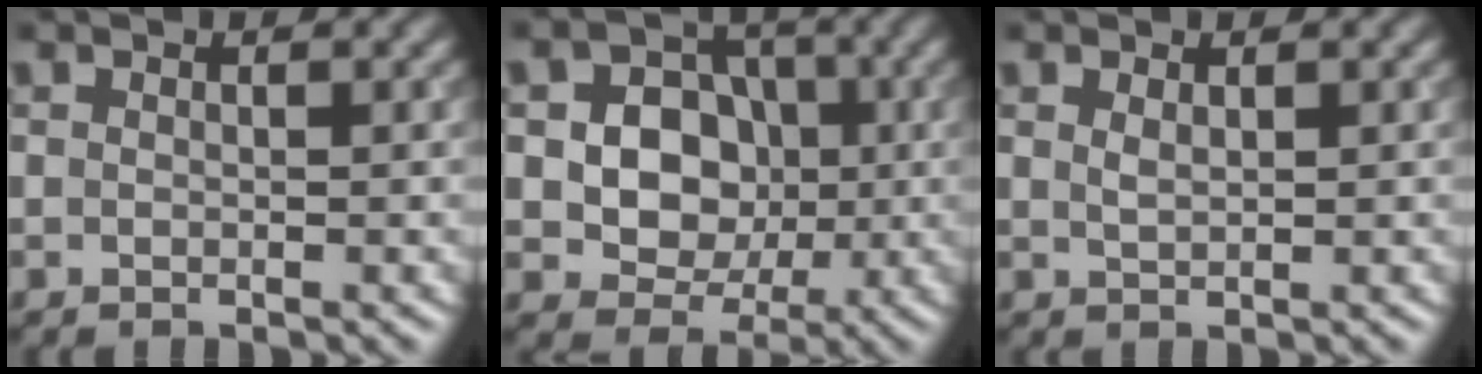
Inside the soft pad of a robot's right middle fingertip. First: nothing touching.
{"total": 7.1, "force": [0.1, 6.1, 3.5], "torque": [-0.046, 0.015, -0.011]}
{"total": 0.8, "force": [0.5, 0.2, 0.5], "torque": [-0.014, -0.001, 0.011]}